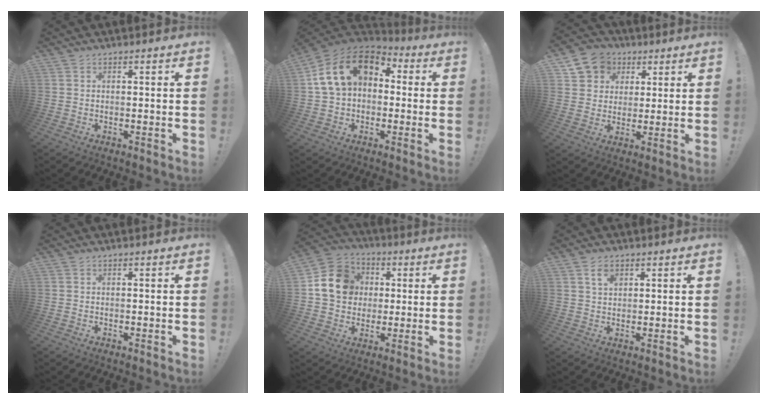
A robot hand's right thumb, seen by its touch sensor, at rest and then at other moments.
{"total": 17.4, "force": [4.8, 11.7, 12.0], "torque": [-0.192, 0.009, 0.088]}
{"total": 9.6, "force": [3.9, 8.4, 2.5], "torque": [-0.034, -0.018, 0.081]}
{"total": 0.0}
{"total": 14.8, "force": [2.5, 13.0, 6.8], "torque": [-0.090, 0.007, 0.057]}
{"total": 3.8, "force": [2.0, 2.2, 2.4], "torque": [-0.038, -0.003, 0.034]}